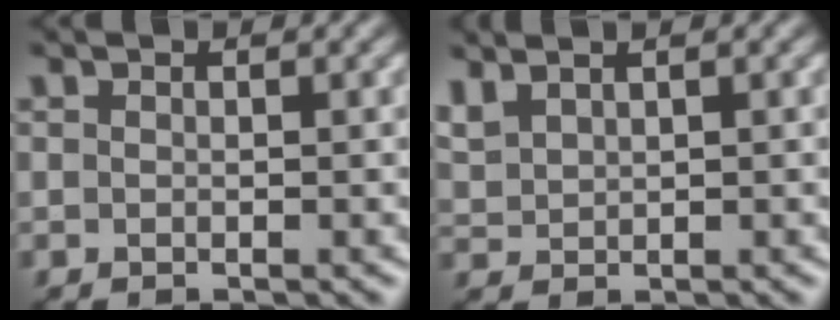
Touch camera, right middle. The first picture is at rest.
{"total": 2.2, "force": [1.7, 1.0, 1.1], "torque": [-0.035, 0.008, 0.041]}